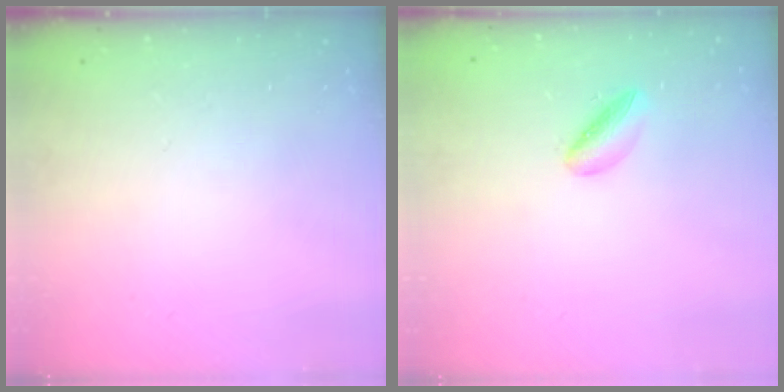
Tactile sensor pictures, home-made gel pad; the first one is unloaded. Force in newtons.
{"total": 4.6, "press": 4.4, "slide": 1.3}